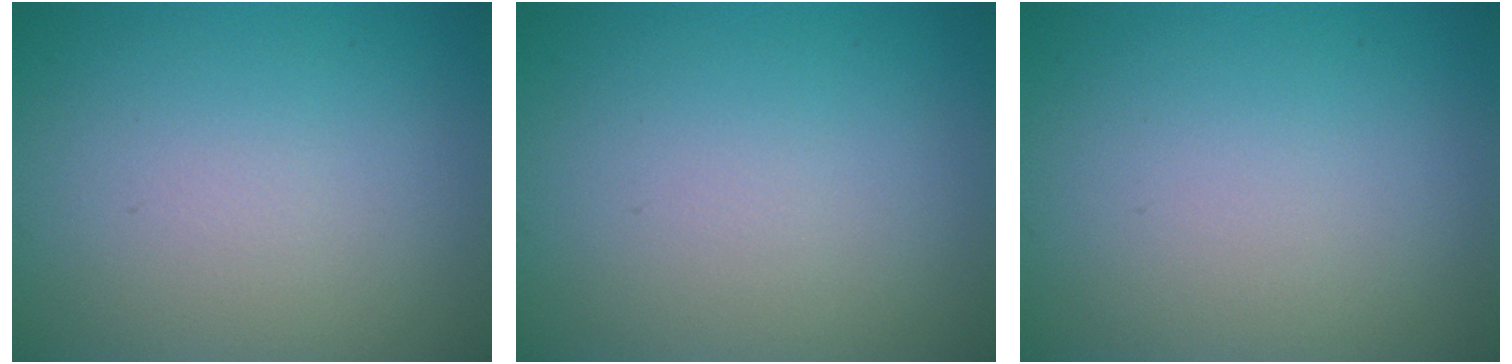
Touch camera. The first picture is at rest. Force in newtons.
{"total": 0.0}
{"total": 0.0}